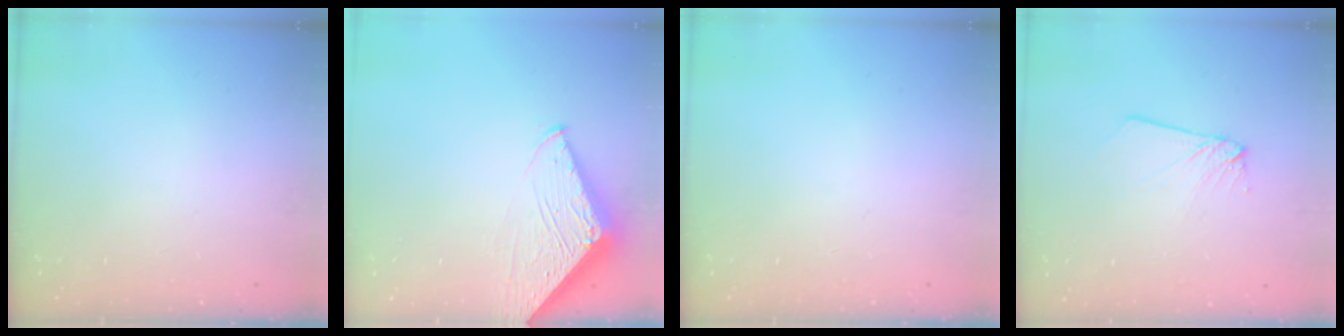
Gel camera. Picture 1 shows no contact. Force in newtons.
{"total": 4.8, "press": 4.7, "slide": 0.5}
{"total": 0.0}
{"total": 3.3, "press": 3.3, "slide": 0.4}